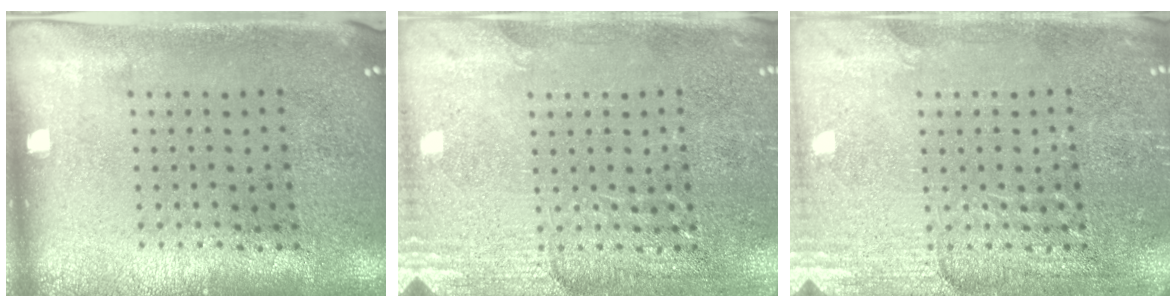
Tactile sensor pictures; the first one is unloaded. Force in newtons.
{"total": 2.9, "press": 2.9, "slide": 0.5}
{"total": 2.9, "press": 2.9, "slide": 0.3}